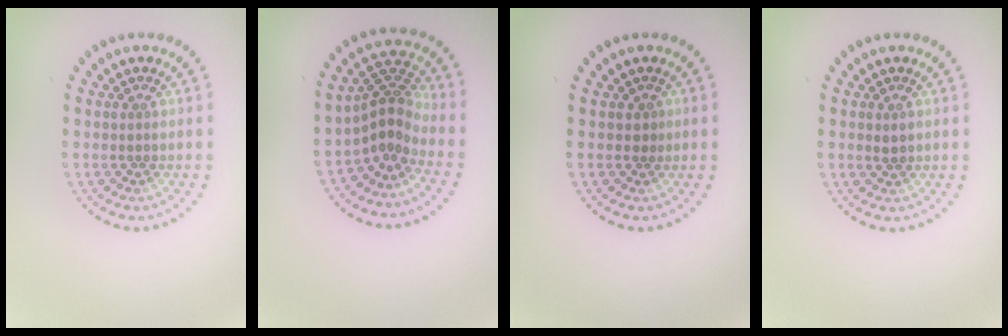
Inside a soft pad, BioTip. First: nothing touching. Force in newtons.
{"total": 3.2, "press": 2.2, "slide": 2.3}
{"total": 0.8, "press": 0.7, "slide": 0.4}
{"total": 0.9, "press": 0.9, "slide": 0.3}